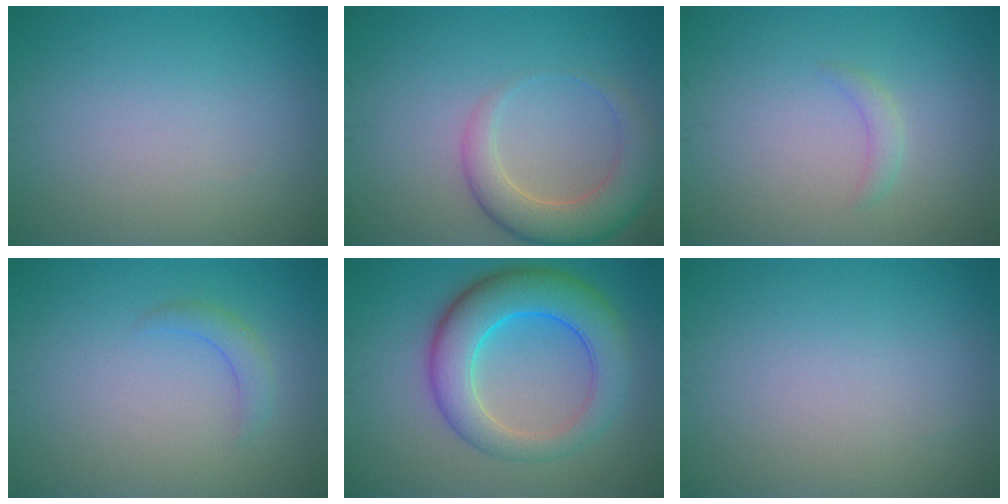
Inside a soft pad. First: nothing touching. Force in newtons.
{"total": 4.9, "press": 4.9, "slide": 0.5}
{"total": 1.1, "press": 1.1, "slide": 0.1}
{"total": 1.6, "press": 1.6, "slide": 0.1}
{"total": 8.0, "press": 8.0, "slide": 0.2}
{"total": 0.0}